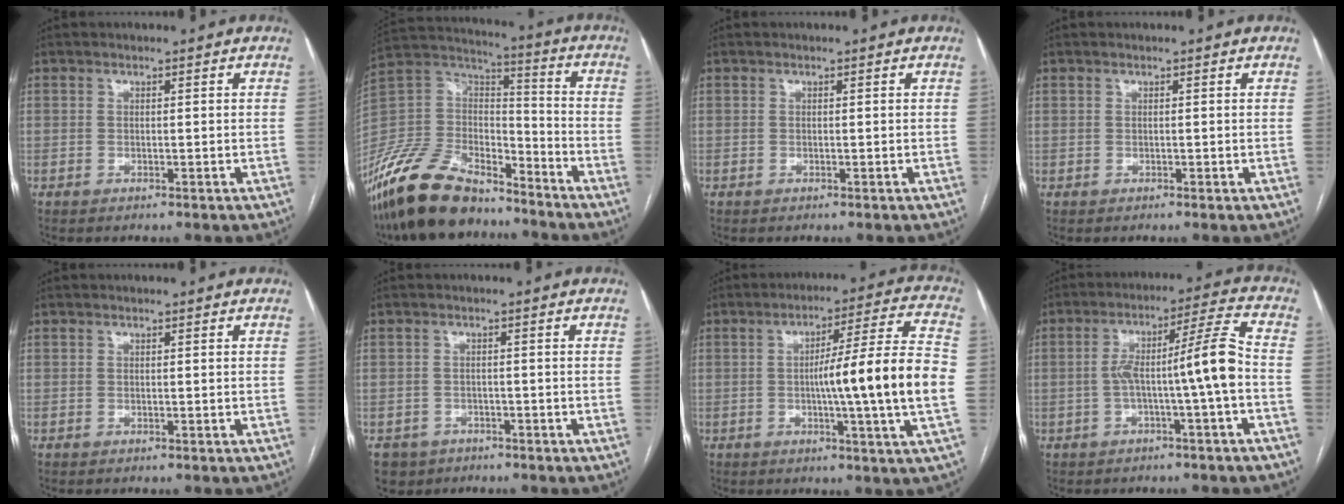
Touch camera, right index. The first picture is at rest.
{"total": 19.4, "force": [-15.7, 7.2, 8.9], "torque": [-0.191, 0.013, -0.295]}
{"total": 0.0}
{"total": 0.0}
{"total": 0.0}
{"total": 4.5, "force": [-2.9, 3.4, 0.2], "torque": [-0.002, 0.005, -0.045]}
{"total": 15.3, "force": [-1.7, -1.4, 15.1], "torque": [-0.228, 0.003, -0.033]}
{"total": 9.5, "force": [-1.9, -0.9, 9.2], "torque": [-0.153, 0.030, -0.028]}